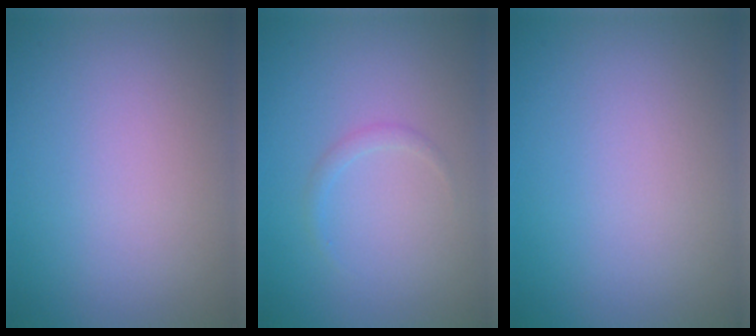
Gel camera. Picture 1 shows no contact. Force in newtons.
{"total": 0.8, "press": 0.8, "slide": 0.1}
{"total": 0.0}